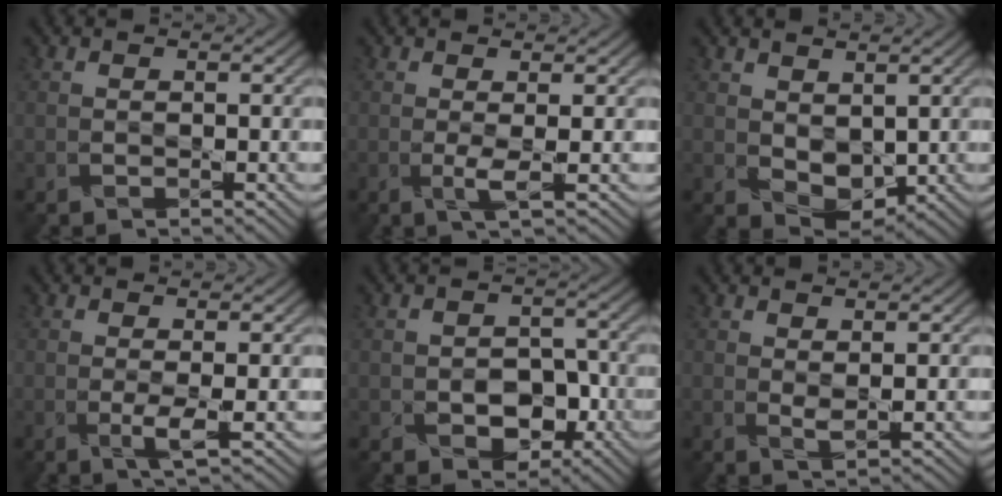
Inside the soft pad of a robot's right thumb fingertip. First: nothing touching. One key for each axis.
{"total": 1.6, "fx": 0.0, "fy": -0.2, "fz": 1.6, "tx": -0.035, "ty": 0.001, "tz": -0.004}
{"total": 3.6, "fx": 1.2, "fy": 2.4, "fz": 2.4, "tx": -0.052, "ty": -0.011, "tz": 0.026}
{"total": 1.8, "fx": -0.1, "fy": -0.2, "fz": 1.8, "tx": -0.038, "ty": 0.000, "tz": -0.006}
{"total": 4.6, "fx": -1.8, "fy": 3.4, "fz": 2.5, "tx": -0.028, "ty": 0.000, "tz": -0.030}
{"total": 1.2, "fx": 1.0, "fy": 0.1, "fz": 0.8, "tx": -0.021, "ty": -0.003, "tz": 0.020}